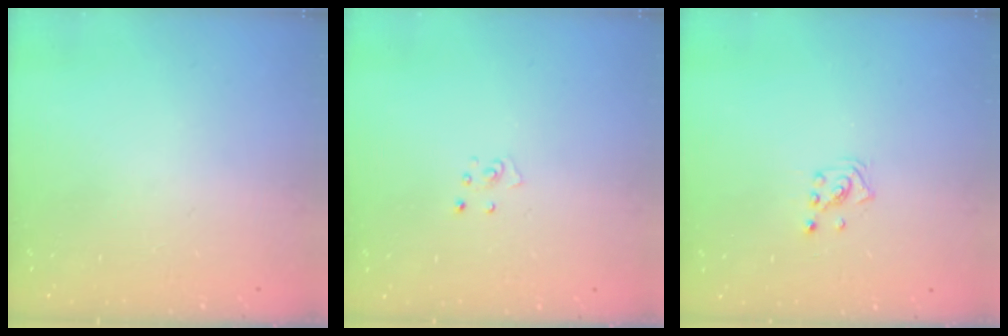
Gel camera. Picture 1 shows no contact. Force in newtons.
{"total": 3.3, "press": 3.3, "slide": 0.3}
{"total": 1.4, "press": 1.4, "slide": 0.1}